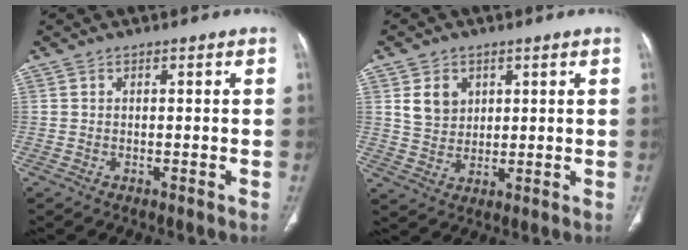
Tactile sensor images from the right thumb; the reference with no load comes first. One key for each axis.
{"total": 6.0, "fx": 2.5, "fy": 4.8, "fz": 2.7, "tx": -0.027, "ty": -0.016, "tz": 0.052}